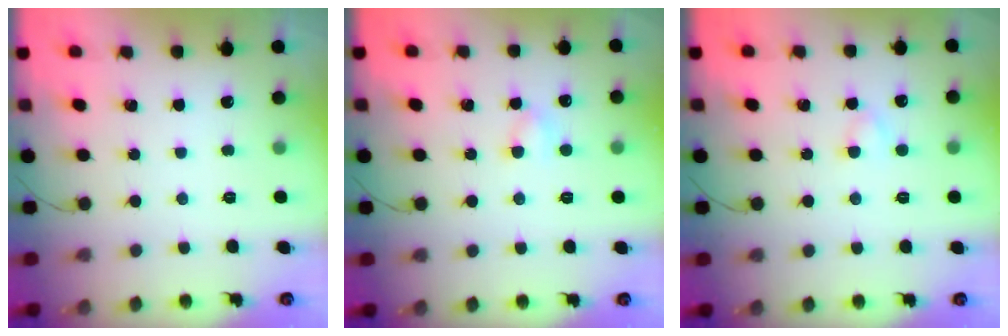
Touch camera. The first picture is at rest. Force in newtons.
{"total": 3.1, "press": 2.9, "slide": 1.2}
{"total": 2.3, "press": 2.1, "slide": 0.9}